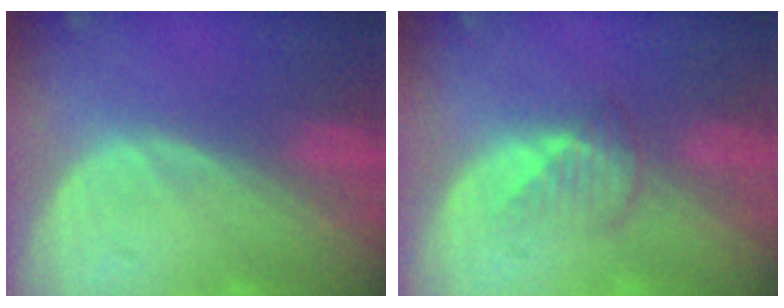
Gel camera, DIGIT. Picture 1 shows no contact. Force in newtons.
{"total": 2.7, "press": 2.6, "slide": 0.5}